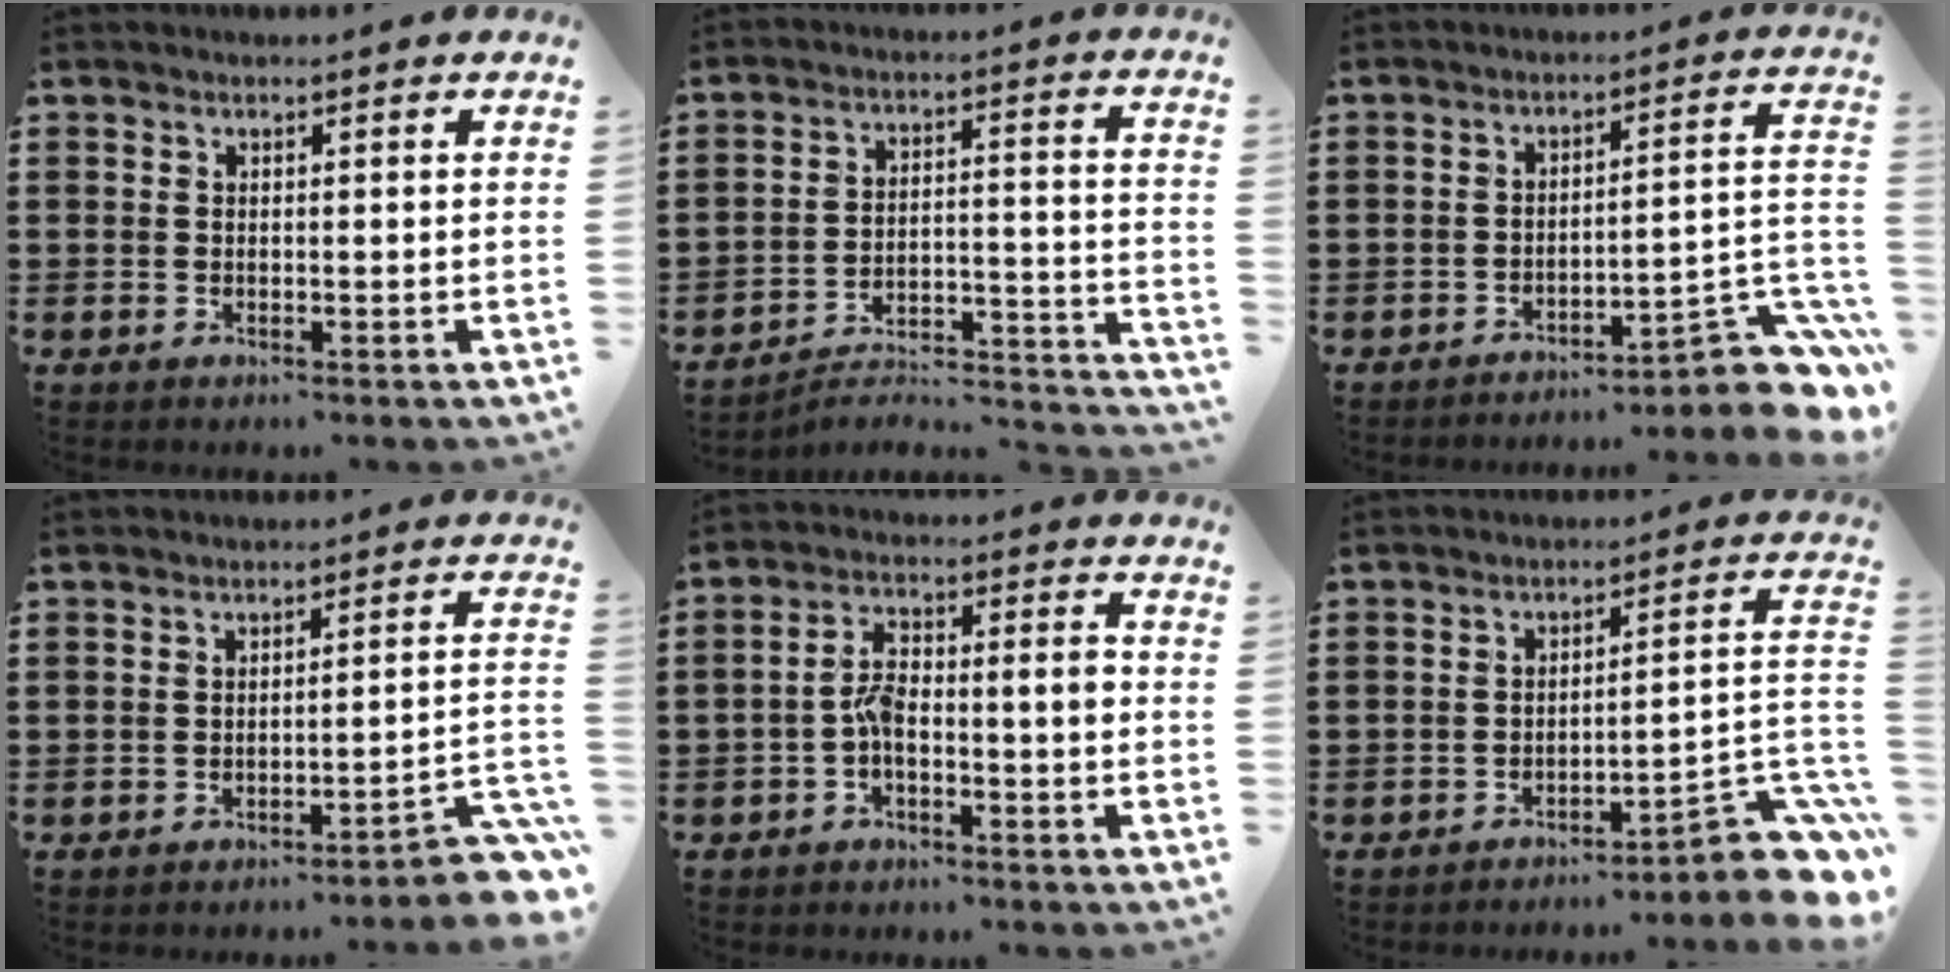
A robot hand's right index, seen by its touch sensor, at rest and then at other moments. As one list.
[{"total": 3.1, "force": [-2.8, 0.6, 1.1], "torque": [-0.030, -0.013, -0.067]}, {"total": 6.5, "force": [-4.5, 1.4, 4.5], "torque": [-0.053, -0.015, -0.088]}, {"total": 3.5, "force": [-3.0, -0.2, 1.9], "torque": [-0.036, -0.016, -0.062]}, {"total": 5.3, "force": [-1.7, 1.7, 4.8], "torque": [-0.092, 0.008, -0.035]}, {"total": 6.8, "force": [-4.4, 1.3, 5.0], "torque": [-0.070, -0.011, -0.085]}]